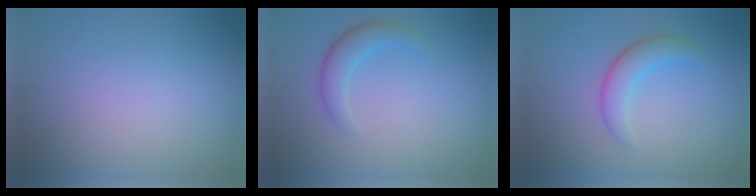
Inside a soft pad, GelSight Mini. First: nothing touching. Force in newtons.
{"total": 2.5, "press": 2.5, "slide": 0.0}
{"total": 2.9, "press": 2.9, "slide": 0.2}